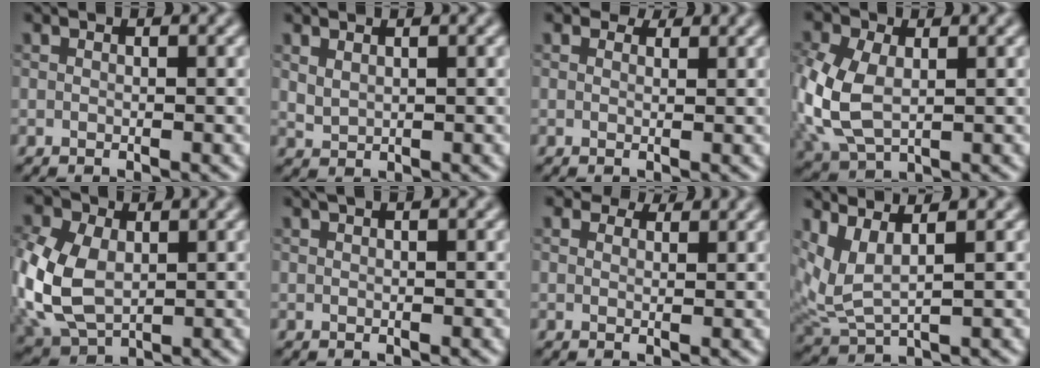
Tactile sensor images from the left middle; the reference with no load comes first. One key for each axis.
{"total": 1.0, "fx": 0.8, "fy": 0.5, "fz": 0.5, "tx": -0.017, "ty": -0.002, "tz": 0.022}
{"total": 1.4, "fx": 1.1, "fy": 0.7, "fz": 0.4, "tx": -0.008, "ty": -0.005, "tz": 0.010}
{"total": 7.1, "fx": -0.3, "fy": 4.8, "fz": 5.2, "tx": -0.153, "ty": -0.008, "tz": 0.000}
{"total": 9.0, "fx": -0.3, "fy": 6.4, "fz": 6.3, "tx": -0.183, "ty": -0.002, "tz": -0.006}
{"total": 0.7, "fx": 0.3, "fy": 0.1, "fz": 0.6, "tx": -0.010, "ty": 0.006, "tz": 0.006}
{"total": 2.1, "fx": 1.8, "fy": 1.0, "fz": 0.6, "tx": -0.015, "ty": -0.004, "tz": 0.016}
{"total": 3.5, "fx": 1.9, "fy": 1.1, "fz": 2.7, "tx": -0.077, "ty": -0.002, "tz": 0.049}